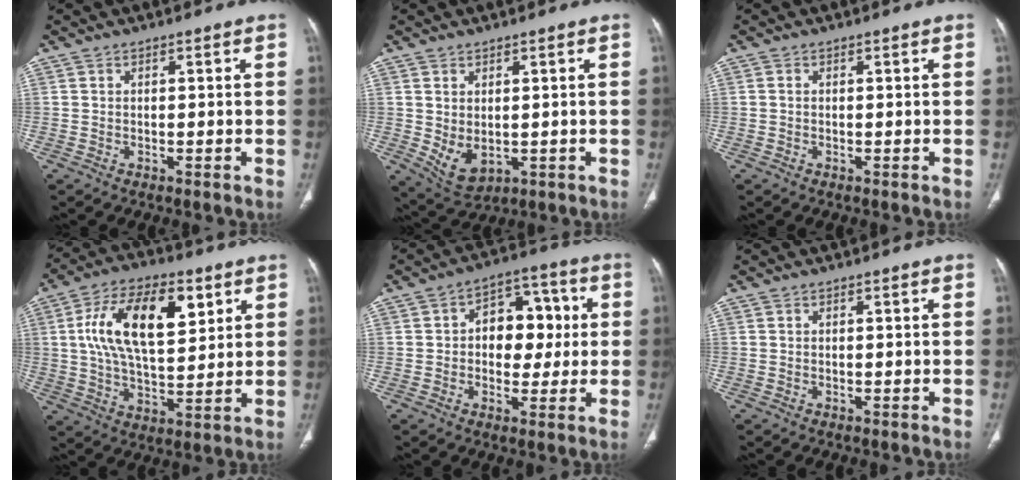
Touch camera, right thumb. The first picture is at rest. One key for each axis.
{"total": 5.9, "fx": -0.3, "fy": 3.7, "fz": 4.6, "tx": -0.077, "ty": -0.009, "tz": 0.016}
{"total": 0.0}
{"total": 18.3, "fx": 5.8, "fy": 9.0, "fz": 14.9, "tx": -0.240, "ty": -0.007, "tz": 0.100}
{"total": 11.6, "fx": 1.0, "fy": 8.1, "fz": 8.3, "tx": -0.070, "ty": 0.023, "tz": 0.011}
{"total": 0.0}